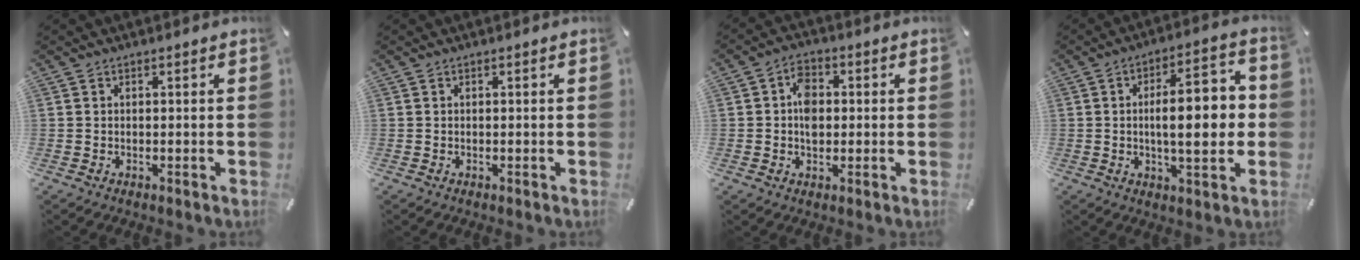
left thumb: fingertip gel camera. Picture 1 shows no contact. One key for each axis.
{"total": 0.0}
{"total": 6.1, "fx": 0.2, "fy": 4.5, "fz": 4.1, "tx": -0.061, "ty": 0.007, "tz": 0.002}
{"total": 14.3, "fx": -0.5, "fy": 5.2, "fz": 13.3, "tx": -0.185, "ty": 0.002, "tz": -0.011}